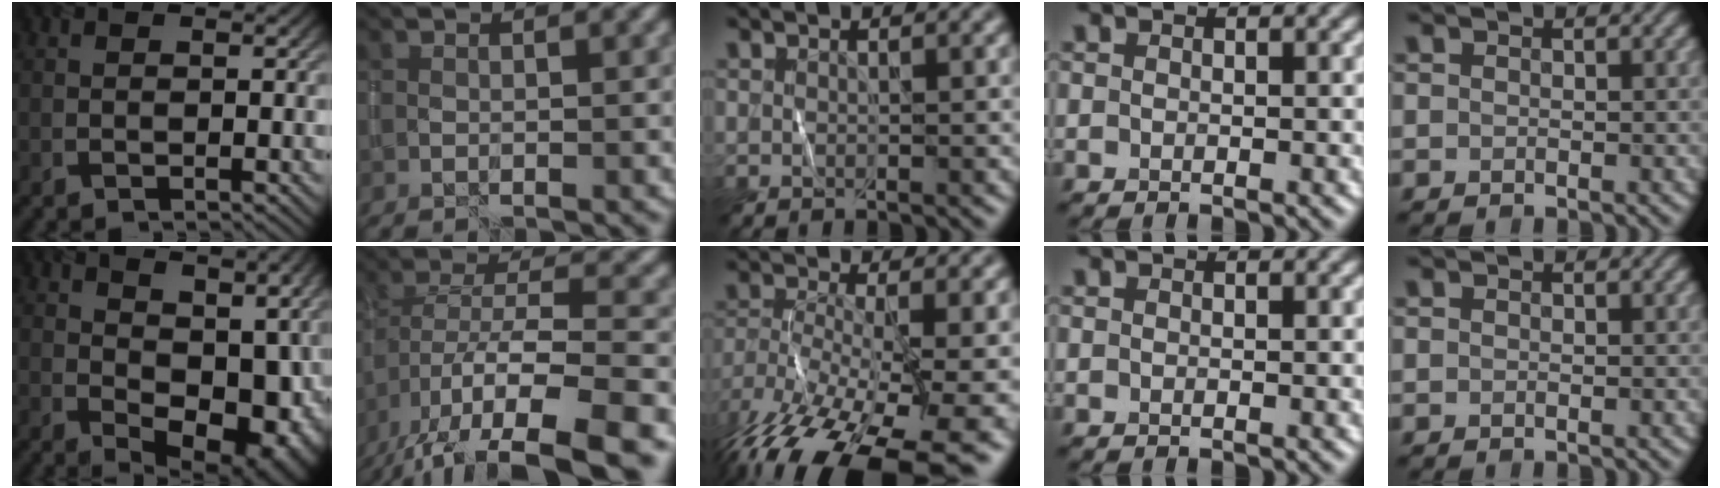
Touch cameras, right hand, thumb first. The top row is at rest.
{"thumb": {"total": 12.9, "force": [1.0, 8.3, 9.8], "torque": [-0.111, -0.031, 0.050]}, "index": {"total": 14.5, "force": [-8.8, 4.6, 10.5], "torque": [-0.197, -0.005, -0.130]}, "middle": {"total": 15.6, "force": [-9.7, 5.7, 10.9], "torque": [-0.218, -0.041, -0.136]}}